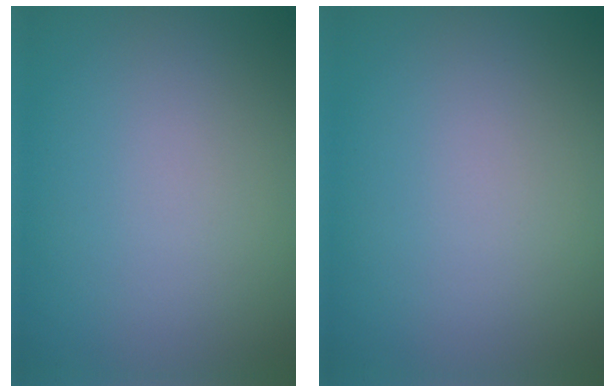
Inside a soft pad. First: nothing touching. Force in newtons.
{"total": 0.0}